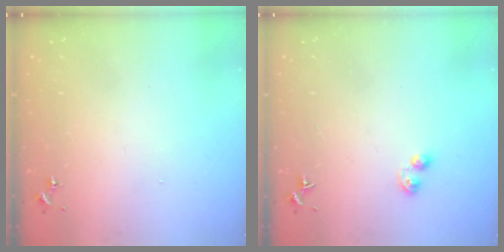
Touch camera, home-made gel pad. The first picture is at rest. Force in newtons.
{"total": 4.0, "press": 4.0, "slide": 0.4}